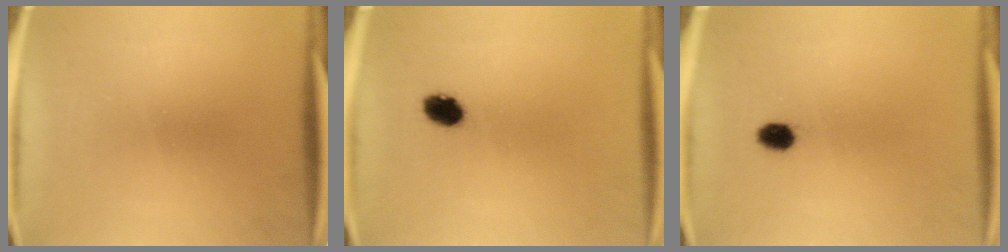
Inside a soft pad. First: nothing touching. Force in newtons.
{"total": 4.0}
{"total": 2.7}